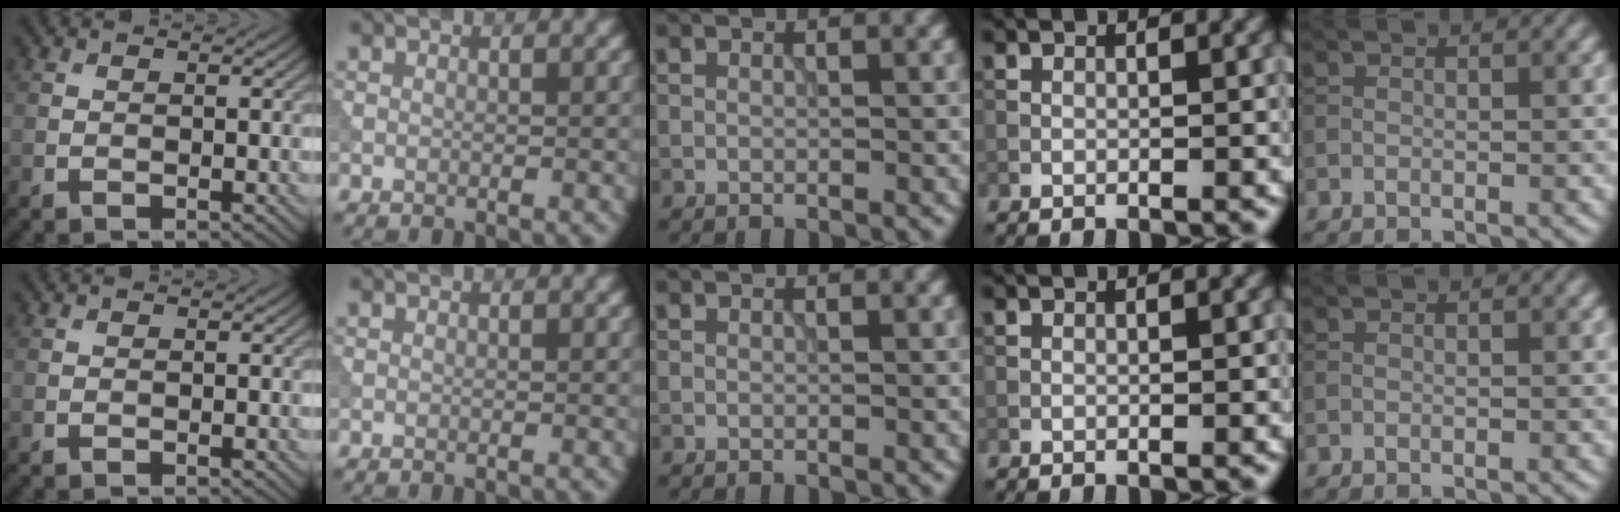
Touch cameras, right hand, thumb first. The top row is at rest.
{}